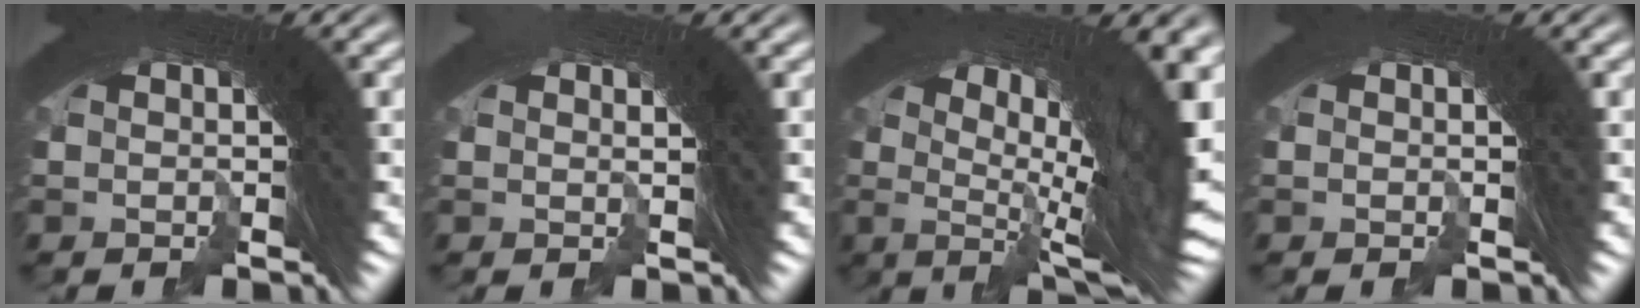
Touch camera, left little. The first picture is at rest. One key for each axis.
{"total": 1.4, "fx": -1.1, "fy": 0.7, "fz": 0.3, "tx": -0.018, "ty": -0.019, "tz": -0.014}
{"total": 14.6, "fx": 0.1, "fy": 7.6, "fz": 12.4, "tx": -0.155, "ty": 0.016, "tz": -0.008}
{"total": 0.0}